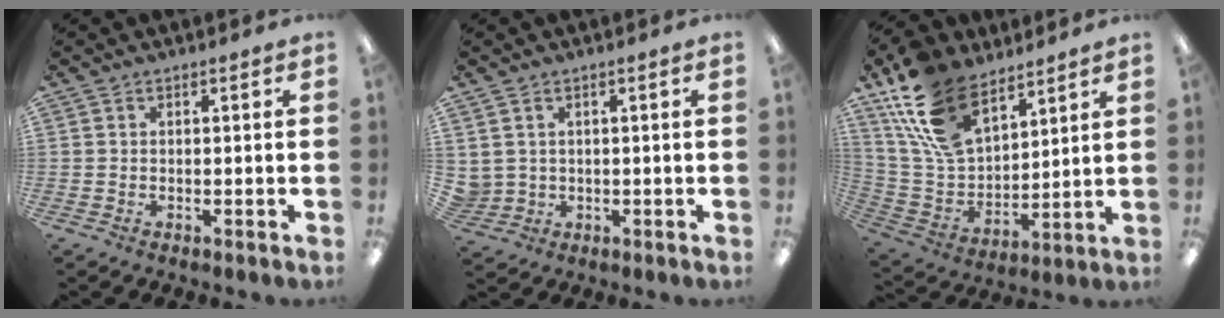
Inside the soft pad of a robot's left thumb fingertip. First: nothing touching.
{"total": 2.7, "force": [1.3, 2.4, 0.1], "torque": [-0.010, 0.000, 0.027]}
{"total": 19.5, "force": [12.1, 10.7, 10.9], "torque": [-0.240, -0.046, 0.228]}